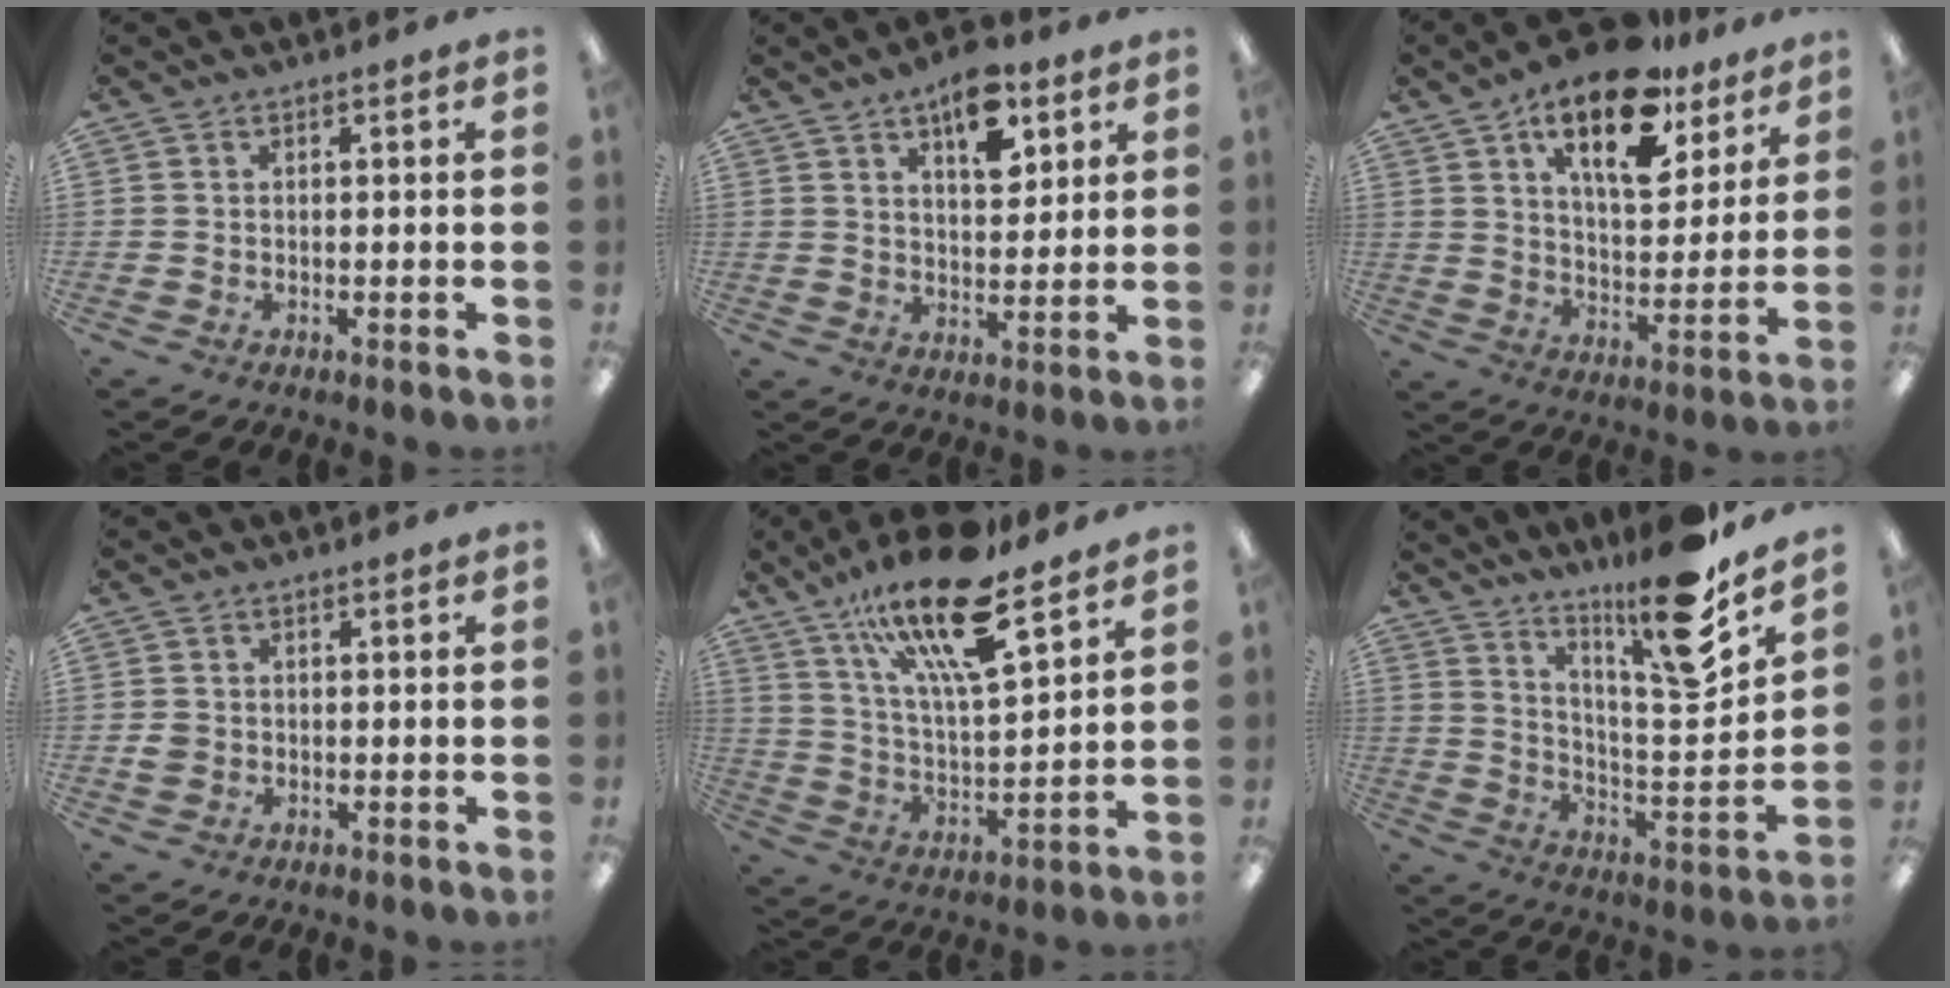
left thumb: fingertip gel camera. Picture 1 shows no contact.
{"total": 11.0, "force": [6.6, 5.2, 7.1], "torque": [-0.097, -0.031, 0.110]}
{"total": 18.6, "force": [12.0, 8.0, 11.7], "torque": [-0.180, -0.062, 0.201]}
{"total": 2.6, "force": [-0.1, 2.5, 0.9], "torque": [-0.009, 0.001, -0.005]}
{"total": 21.0, "force": [14.6, 5.9, 13.9], "torque": [-0.236, -0.083, 0.244]}
{"total": 18.3, "force": [13.9, 2.0, 11.7], "torque": [-0.194, -0.102, 0.220]}